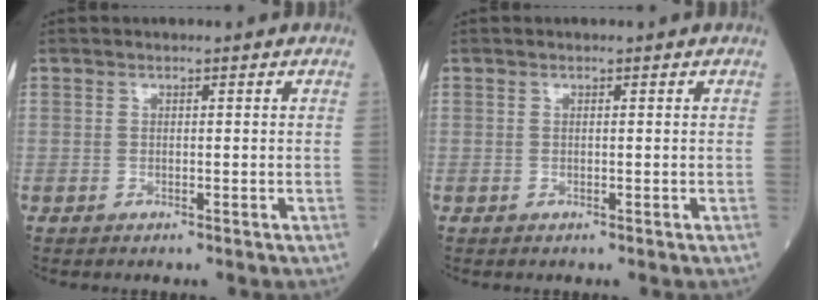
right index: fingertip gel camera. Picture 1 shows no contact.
{"total": 0.0}